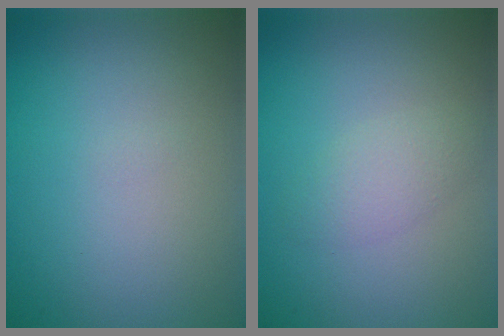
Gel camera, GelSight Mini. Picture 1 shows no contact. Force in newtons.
{"total": 1.7, "press": 1.7, "slide": 0.1}